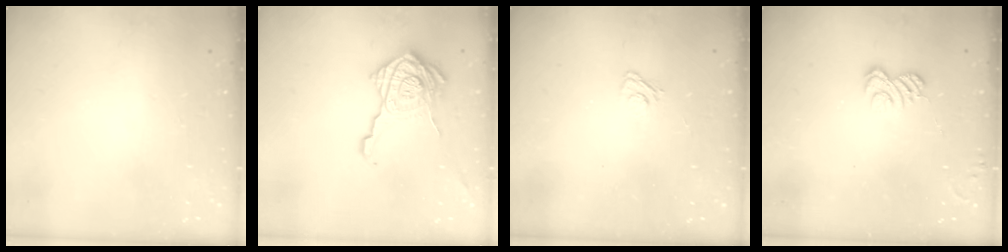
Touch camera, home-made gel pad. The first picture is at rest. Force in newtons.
{"total": 20.0, "press": 19.9, "slide": 0.8}
{"total": 2.9, "press": 2.6, "slide": 1.2}
{"total": 4.7, "press": 4.5, "slide": 1.3}